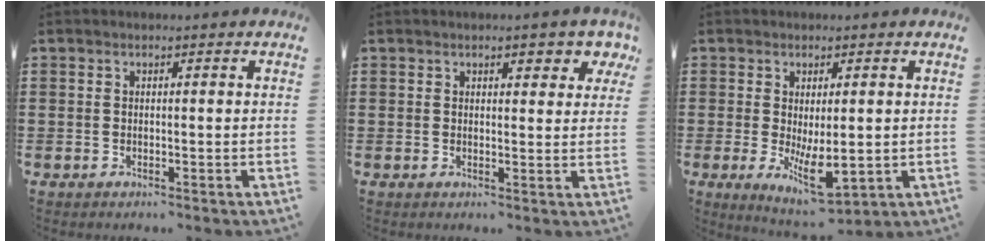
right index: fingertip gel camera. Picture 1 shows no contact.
{"total": 2.8, "force": [1.9, 1.1, 1.7], "torque": [-0.014, -0.001, 0.028]}
{"total": 6.4, "force": [-1.1, 2.5, 5.7], "torque": [-0.097, -0.012, -0.018]}